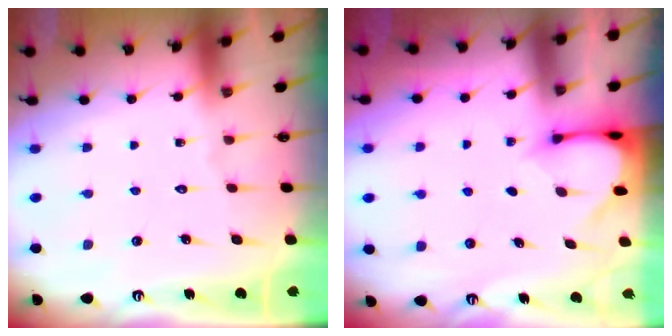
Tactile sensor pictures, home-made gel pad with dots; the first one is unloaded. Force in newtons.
{"total": 3.3, "press": 3.3, "slide": 0.3}